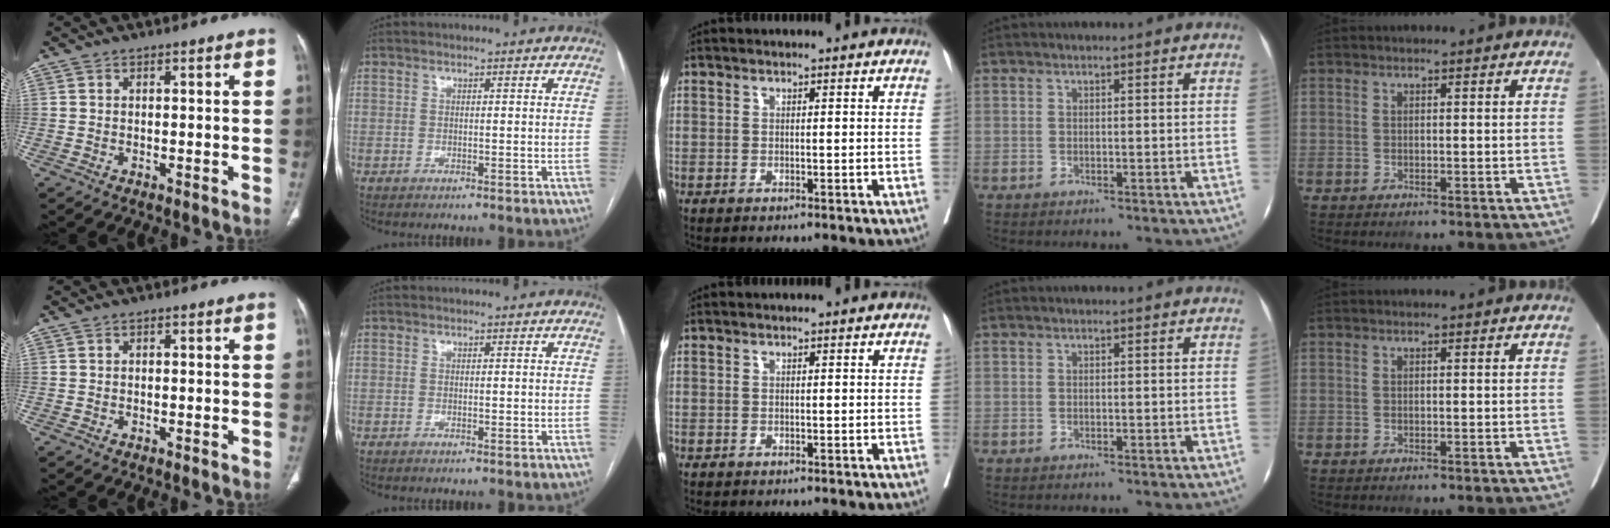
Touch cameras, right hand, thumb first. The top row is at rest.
{"thumb": {"total": 0.6, "force": [-0.1, 0.4, 0.4], "torque": [-0.005, 0.002, -0.003]}, "index": {"total": 0.6, "force": [0.1, 0.4, 0.5], "torque": [-0.001, 0.002, 0.002]}}